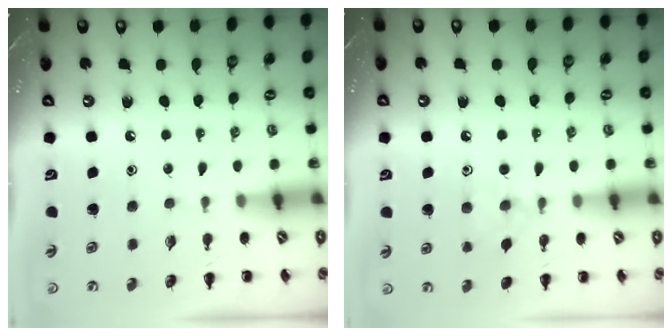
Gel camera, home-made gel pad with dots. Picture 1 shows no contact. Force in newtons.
{"total": 7.8, "press": 7.5, "slide": 2.0}